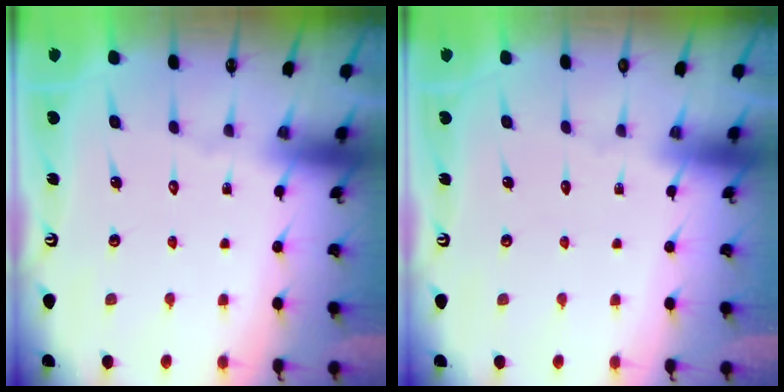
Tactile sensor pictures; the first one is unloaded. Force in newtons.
{"total": 0.0}